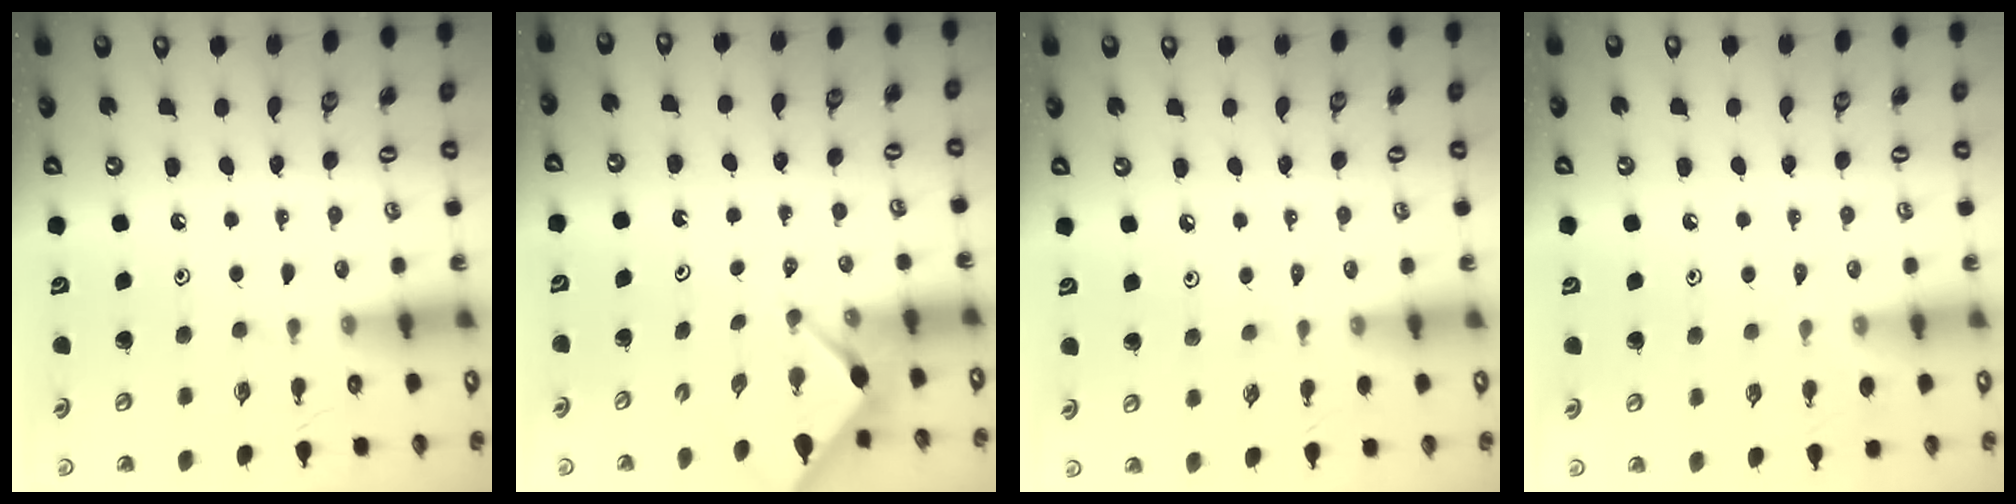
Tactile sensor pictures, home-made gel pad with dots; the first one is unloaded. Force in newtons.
{"total": 2.9, "press": 2.8, "slide": 0.3}
{"total": 2.3, "press": 2.3, "slide": 0.4}
{"total": 3.3, "press": 3.2, "slide": 0.6}